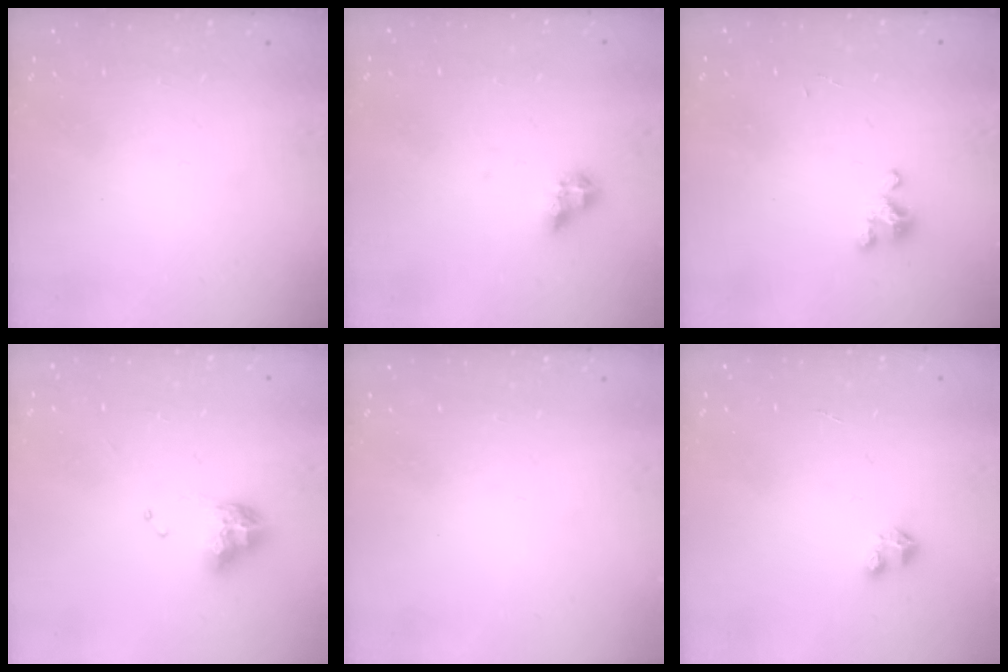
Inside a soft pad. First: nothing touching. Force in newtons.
{"total": 6.4, "press": 6.3, "slide": 0.5}
{"total": 2.3, "press": 2.2, "slide": 0.4}
{"total": 8.8, "press": 8.7, "slide": 1.1}
{"total": 0.0}
{"total": 3.0, "press": 2.9, "slide": 0.2}